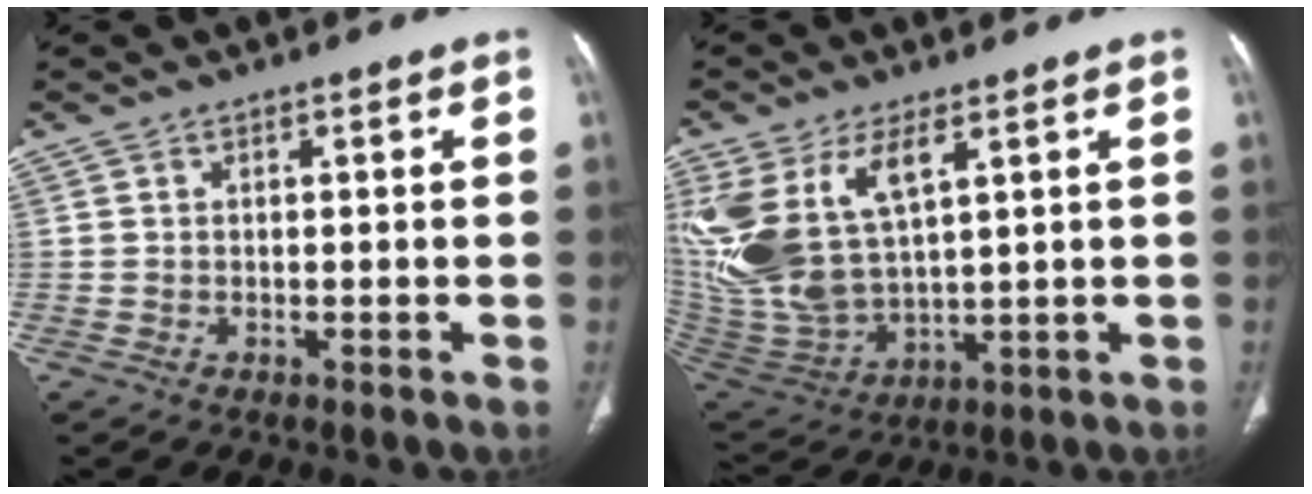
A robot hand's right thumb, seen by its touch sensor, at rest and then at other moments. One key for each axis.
{"total": 17.7, "fx": 6.6, "fy": 8.8, "fz": 13.9, "tx": -0.294, "ty": -0.024, "tz": 0.149}